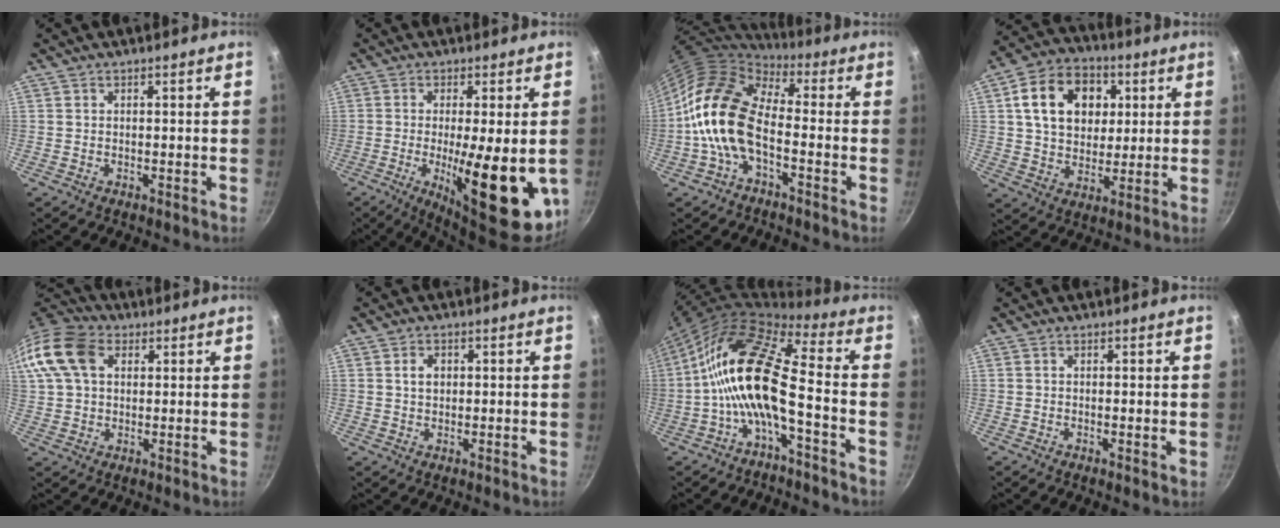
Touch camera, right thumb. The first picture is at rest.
{"total": 17.4, "force": [-3.3, 5.1, 16.3], "torque": [-0.228, -0.014, -0.038]}
{"total": 13.5, "force": [-3.1, 7.4, 10.8], "torque": [-0.182, 0.034, -0.073]}
{"total": 16.2, "force": [4.2, 12.2, 9.8], "torque": [-0.136, 0.008, 0.063]}
{"total": 14.9, "force": [4.6, 10.5, 9.5], "torque": [-0.196, 0.023, 0.073]}
{"total": 2.8, "force": [0.6, 2.1, 1.8], "torque": [-0.021, 0.003, 0.010]}
{"total": 15.2, "force": [-4.0, 5.5, 13.6], "torque": [-0.262, 0.056, -0.089]}
{"total": 0.8, "force": [-0.1, 0.0, 0.8], "torque": [-0.012, -0.002, -0.003]}